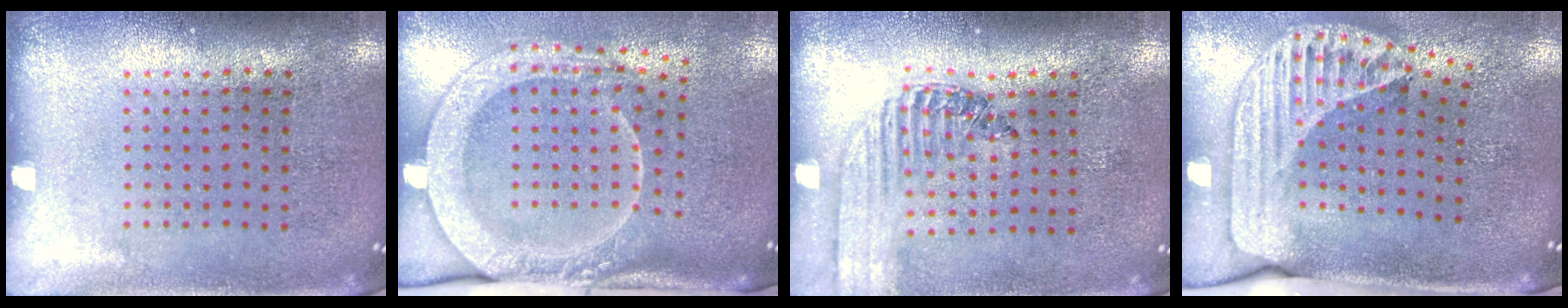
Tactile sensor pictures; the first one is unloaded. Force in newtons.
{"total": 2.8, "press": 2.1, "slide": 1.9}
{"total": 1.5, "press": 1.3, "slide": 0.7}
{"total": 2.6, "press": 1.8, "slide": 1.8}